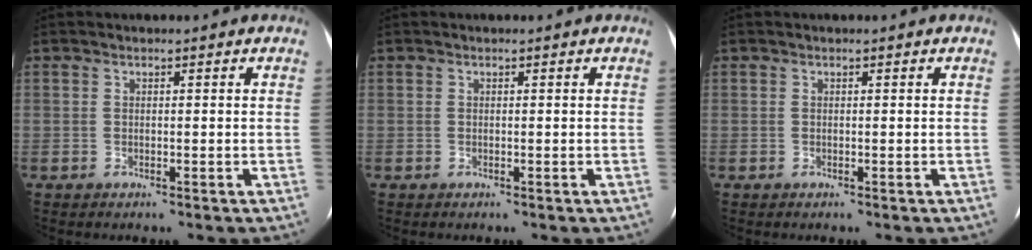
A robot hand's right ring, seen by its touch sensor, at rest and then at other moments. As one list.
[{"total": 0.0}, {"total": 0.0}]